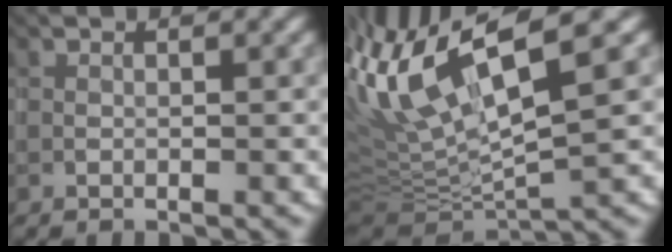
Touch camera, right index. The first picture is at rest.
{"total": 11.9, "force": [5.0, 3.1, 10.4], "torque": [-0.209, 0.017, 0.091]}